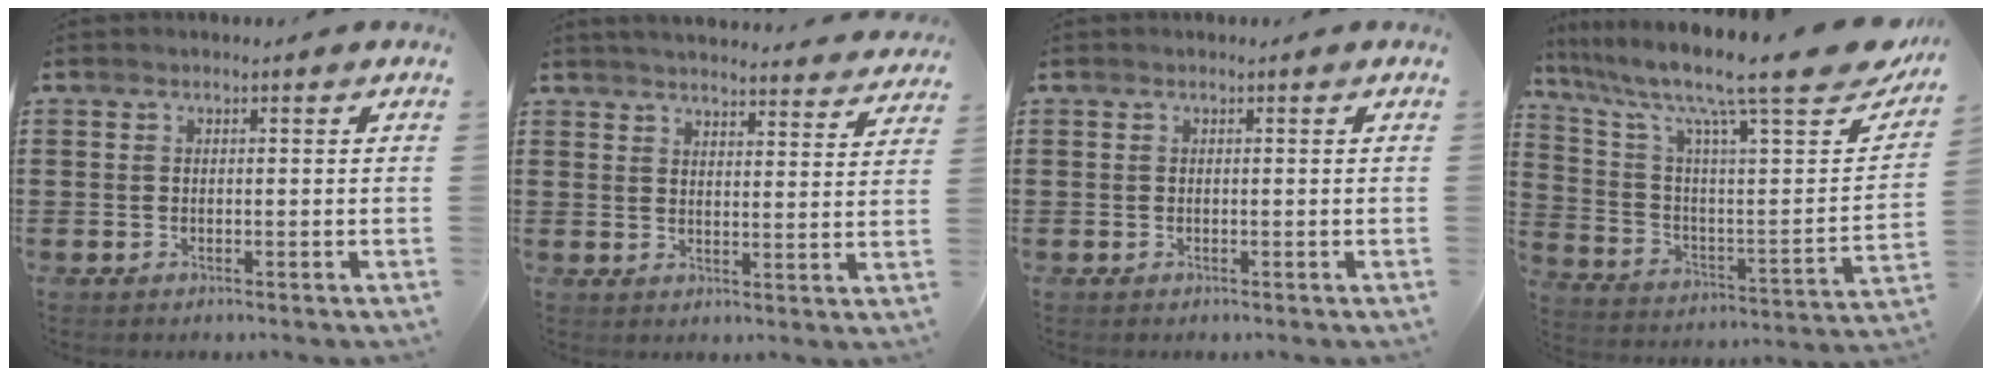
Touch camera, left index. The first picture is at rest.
{"total": 4.1, "force": [4.0, -0.2, 0.7], "torque": [-0.028, -0.024, 0.070]}
{"total": 0.0}
{"total": 16.1, "force": [11.8, 2.1, 10.7], "torque": [-0.200, -0.076, 0.180]}